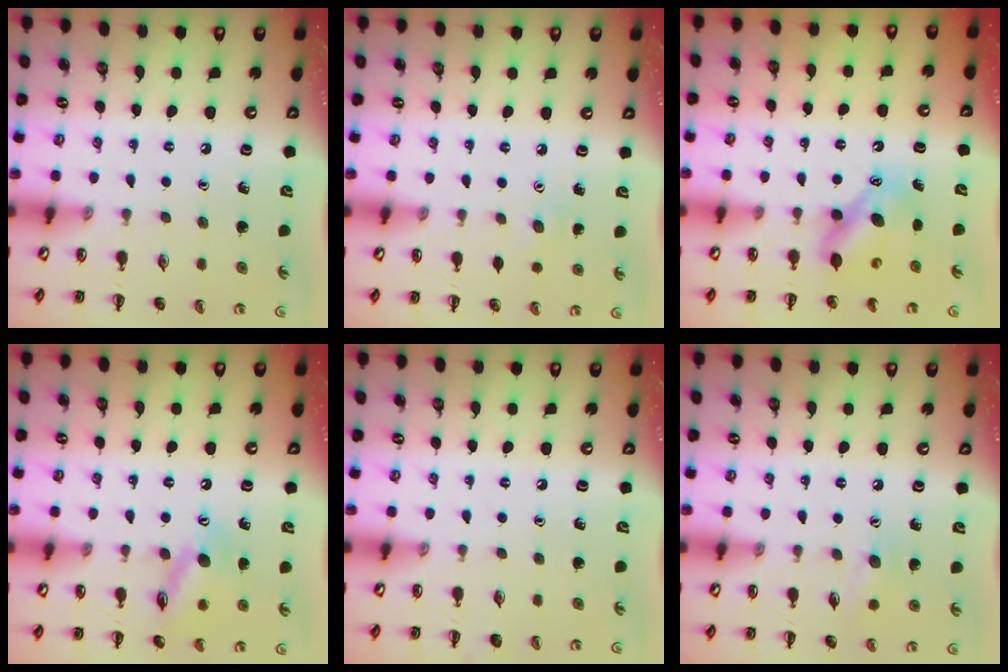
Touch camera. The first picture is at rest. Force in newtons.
{"total": 4.2, "press": 4.1, "slide": 0.9}
{"total": 7.6, "press": 7.6, "slide": 1.0}
{"total": 11.8, "press": 11.7, "slide": 1.7}
{"total": 0.0}
{"total": 6.8, "press": 6.6, "slide": 1.6}